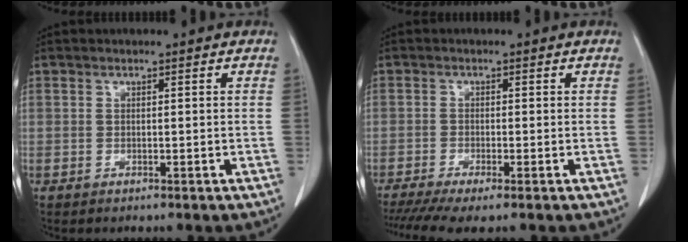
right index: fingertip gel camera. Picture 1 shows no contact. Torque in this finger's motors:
{"motor_torque": [0.74, -0.83, 0.36, 0.09]}